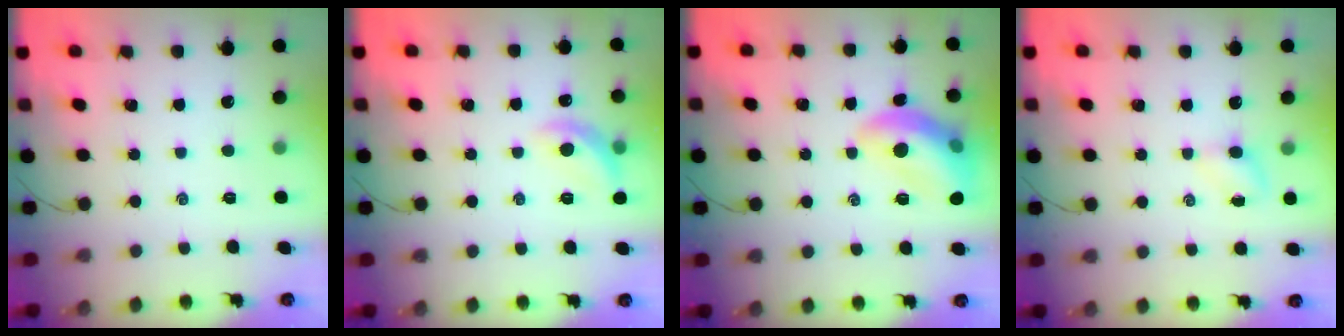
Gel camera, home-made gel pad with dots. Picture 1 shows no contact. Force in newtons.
{"total": 9.3, "press": 9.2, "slide": 1.2}
{"total": 13.7, "press": 13.6, "slide": 1.1}
{"total": 3.7, "press": 3.6, "slide": 1.2}